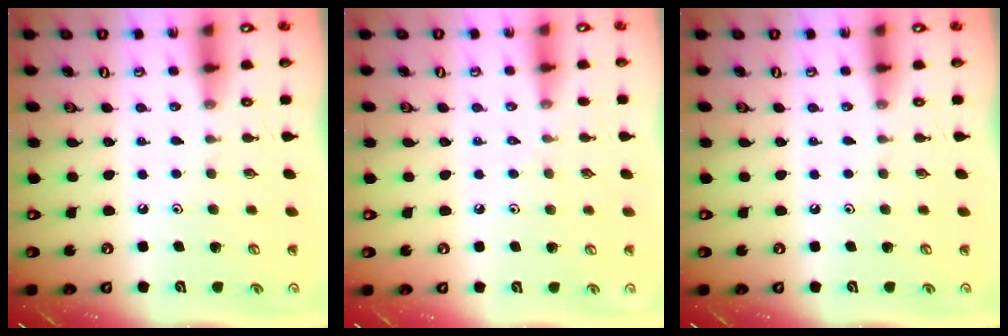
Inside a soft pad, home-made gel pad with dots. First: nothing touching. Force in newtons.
{"total": 4.1, "press": 4.1, "slide": 0.7}
{"total": 0.0}